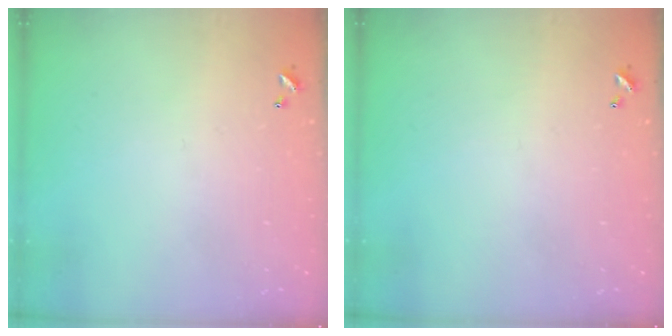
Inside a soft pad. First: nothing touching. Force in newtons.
{"total": 0.0}